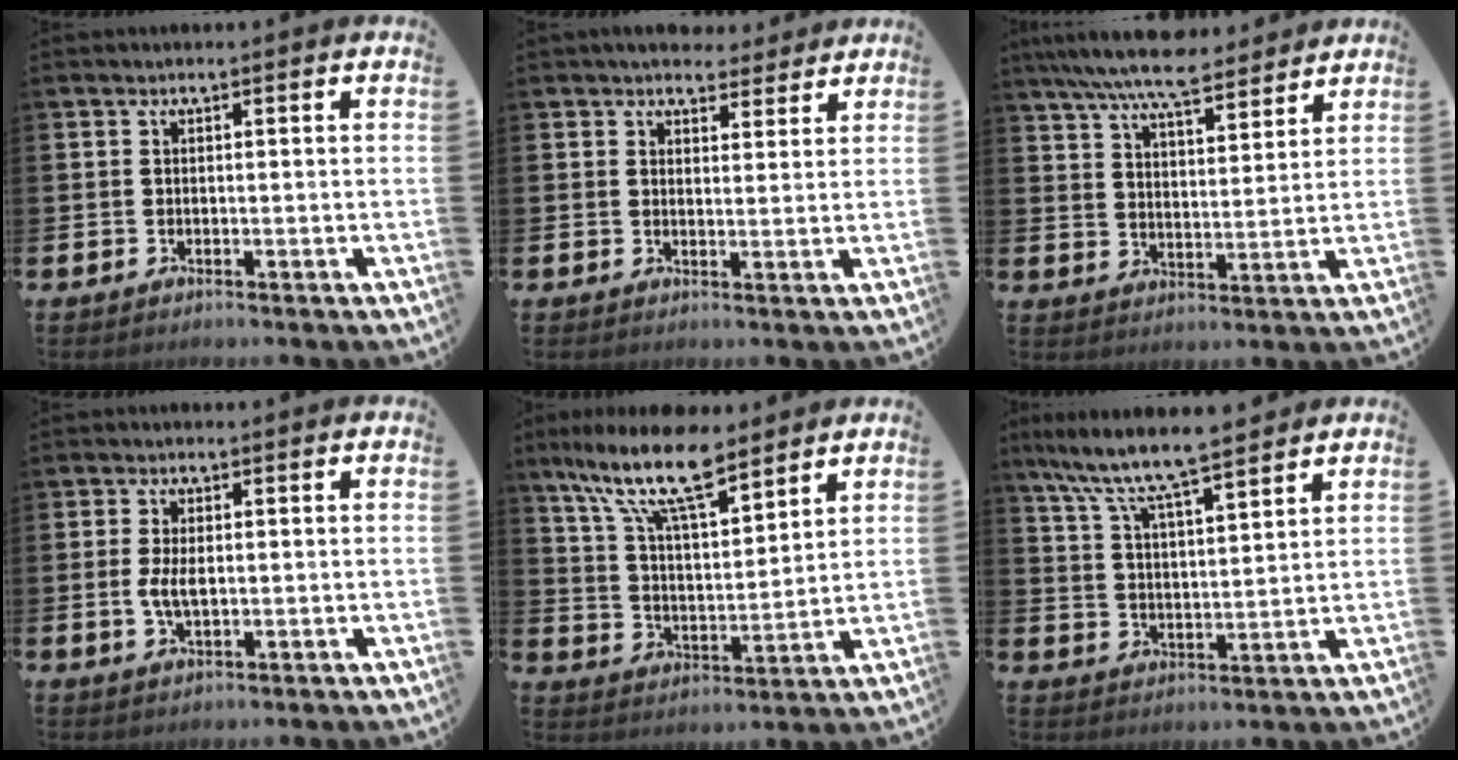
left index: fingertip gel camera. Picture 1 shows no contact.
{"total": 4.6, "force": [4.3, 1.7, 0.2], "torque": [-0.001, -0.024, 0.077]}
{"total": 8.0, "force": [7.5, 1.2, 2.7], "torque": [-0.075, -0.036, 0.134]}
{"total": 3.4, "force": [0.0, 1.7, 2.9], "torque": [-0.056, 0.005, -0.001]}
{"total": 12.4, "force": [9.7, 3.6, 6.9], "torque": [-0.153, -0.039, 0.169]}
{"total": 8.2, "force": [7.6, 0.6, 3.0], "torque": [-0.089, -0.047, 0.134]}